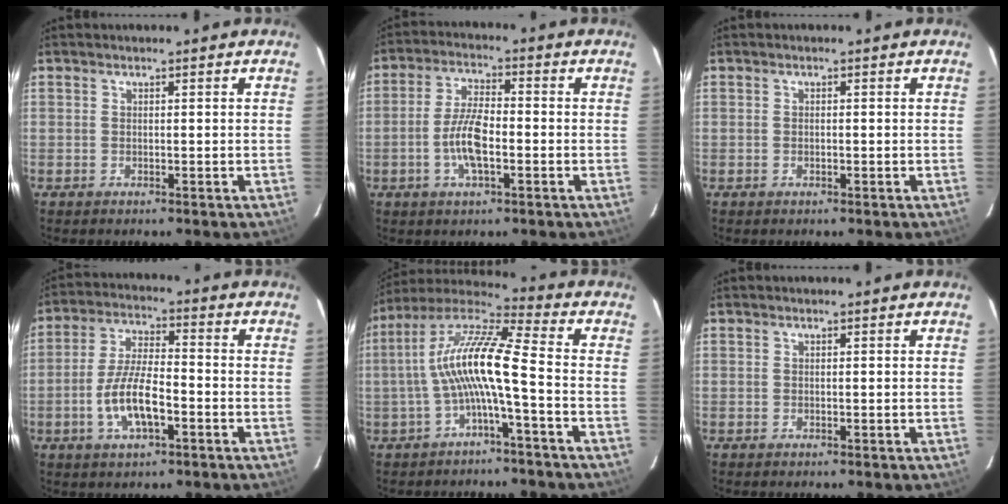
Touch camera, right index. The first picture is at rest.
{"total": 7.9, "force": [-2.3, 2.6, 7.1], "torque": [-0.145, 0.004, -0.045]}
{"total": 0.6, "force": [-0.2, 0.3, 0.5], "torque": [-0.010, 0.001, -0.004]}
{"total": 10.0, "force": [-3.6, 3.5, 8.6], "torque": [-0.175, 0.001, -0.065]}
{"total": 12.3, "force": [-2.7, 1.0, 12.0], "torque": [-0.240, 0.018, -0.056]}
{"total": 0.0}